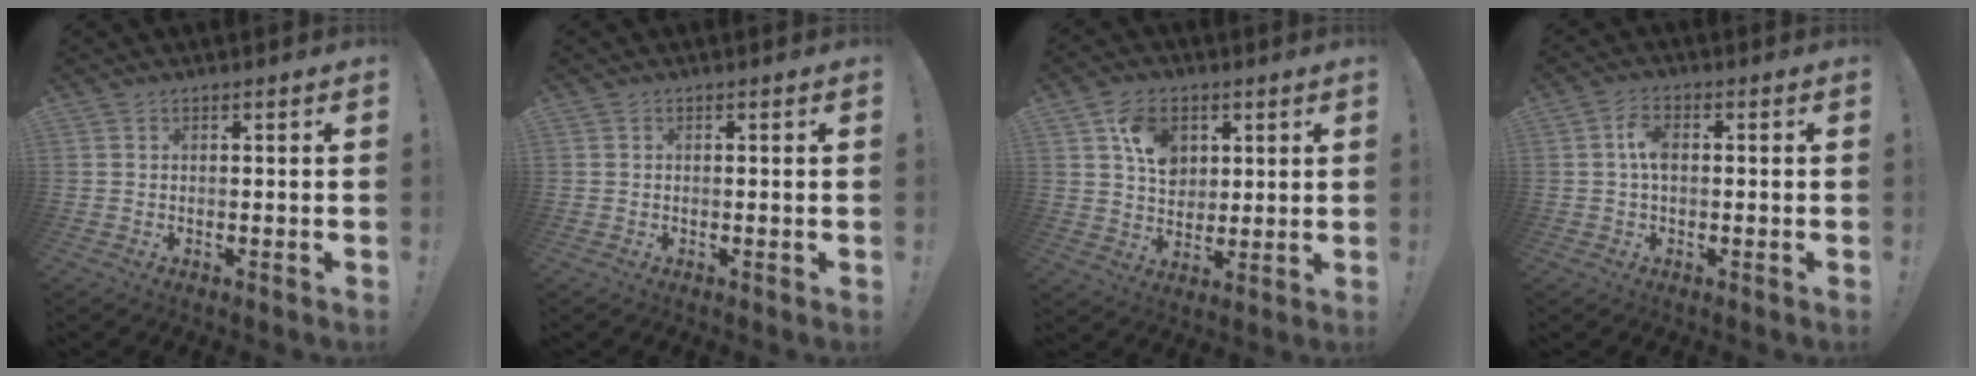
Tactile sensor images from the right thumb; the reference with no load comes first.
{"total": 0.0}
{"total": 11.2, "force": [4.7, 8.3, 5.8], "torque": [-0.086, -0.010, 0.093]}
{"total": 5.0, "force": [0.5, 2.9, 4.0], "torque": [-0.056, 0.006, 0.008]}